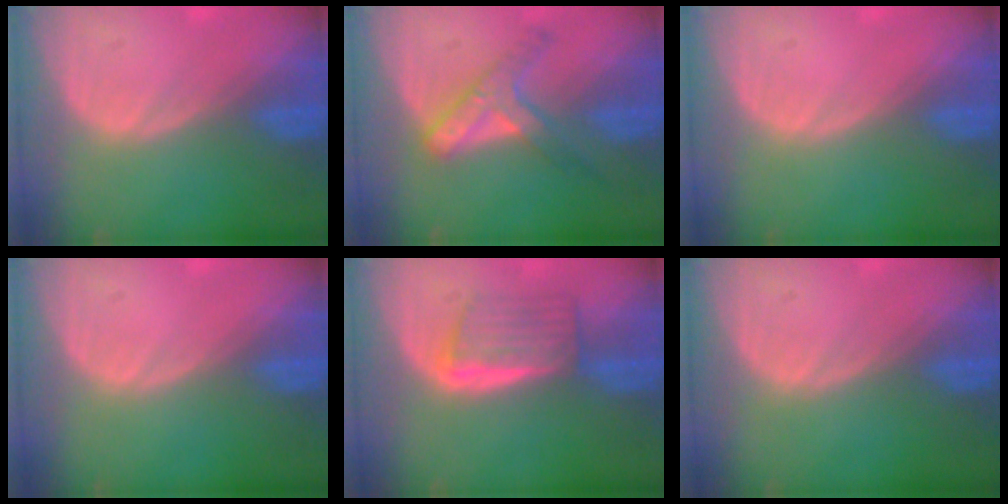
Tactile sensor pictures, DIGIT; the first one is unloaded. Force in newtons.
{"total": 5.9, "press": 5.6, "slide": 1.7}
{"total": 0.0}
{"total": 0.0}
{"total": 5.7, "press": 5.3, "slide": 2.2}
{"total": 0.0}